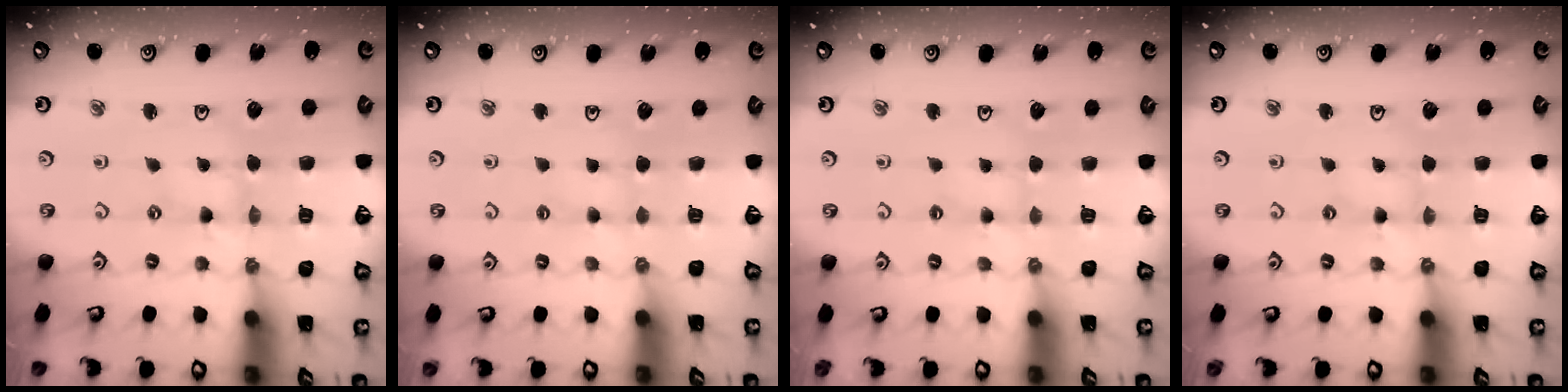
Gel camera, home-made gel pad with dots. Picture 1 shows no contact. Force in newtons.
{"total": 2.4, "press": 2.4, "slide": 0.5}
{"total": 2.1, "press": 2.0, "slide": 0.4}
{"total": 1.8, "press": 1.8, "slide": 0.4}